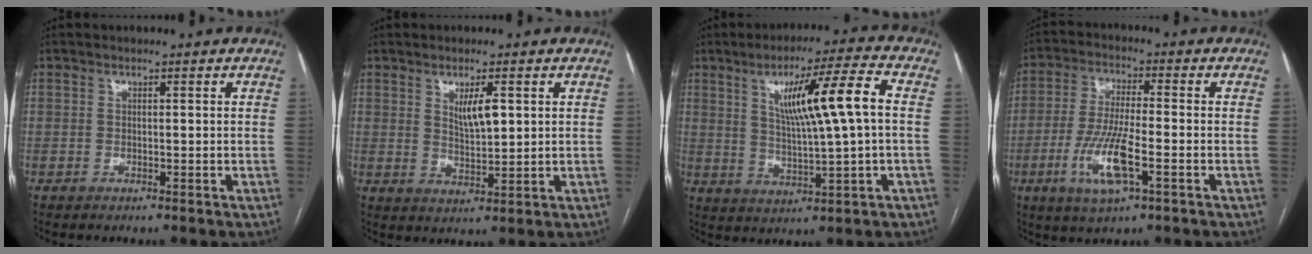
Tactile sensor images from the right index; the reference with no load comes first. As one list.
[{"total": 4.5, "force": [1.7, 1.2, 4.0], "torque": [-0.072, -0.005, 0.035]}, {"total": 11.7, "force": [2.4, -0.1, 11.4], "torque": [-0.189, 0.010, 0.043]}, {"total": 10.0, "force": [-3.7, 1.6, 9.2], "torque": [-0.189, -0.013, -0.068]}]